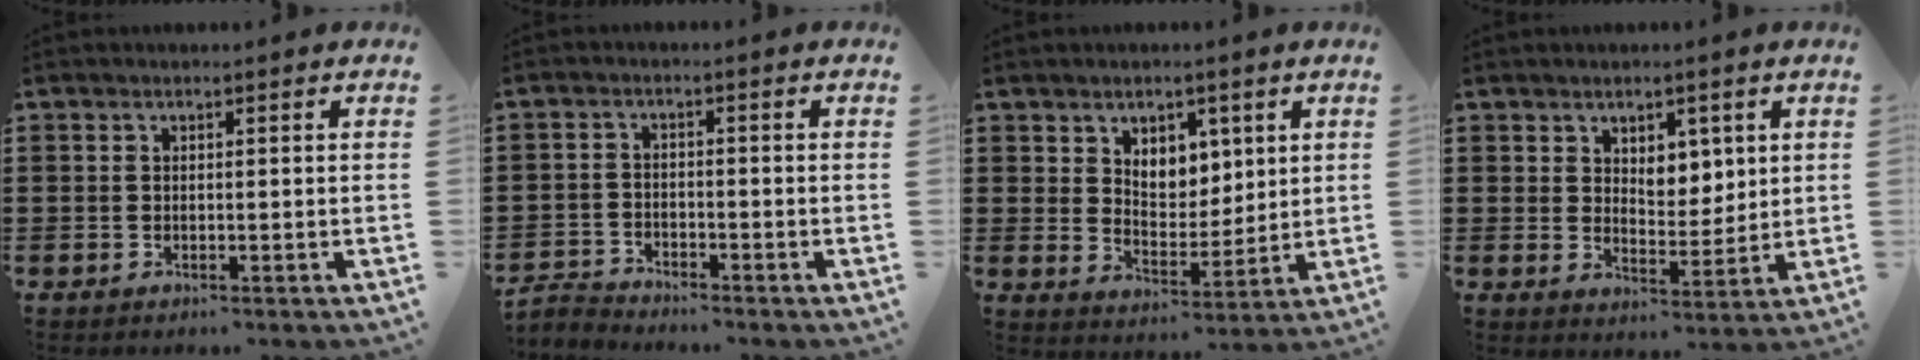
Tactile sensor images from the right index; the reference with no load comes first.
{"total": 2.5, "force": [-2.5, 0.4, 0.1], "torque": [-0.016, 0.001, -0.055]}
{"total": 5.2, "force": [3.4, 3.7, 1.4], "torque": [-0.040, -0.002, 0.060]}
{"total": 4.4, "force": [2.9, 2.9, 1.6], "torque": [-0.028, -0.003, 0.049]}